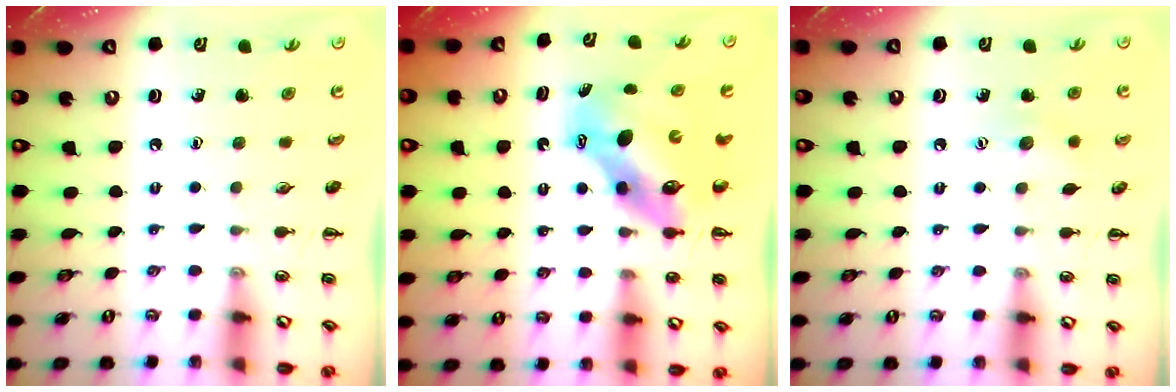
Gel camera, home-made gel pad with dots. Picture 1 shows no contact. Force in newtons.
{"total": 8.9, "press": 8.6, "slide": 2.3}
{"total": 6.8, "press": 6.6, "slide": 1.7}